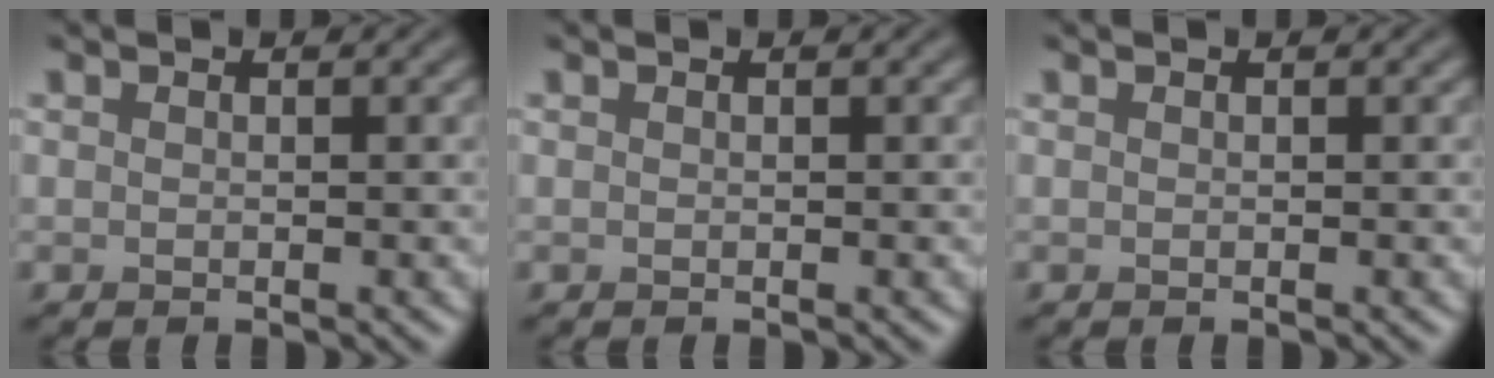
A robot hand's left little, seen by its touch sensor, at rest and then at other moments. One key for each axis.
{"total": 0.0}
{"total": 0.0}